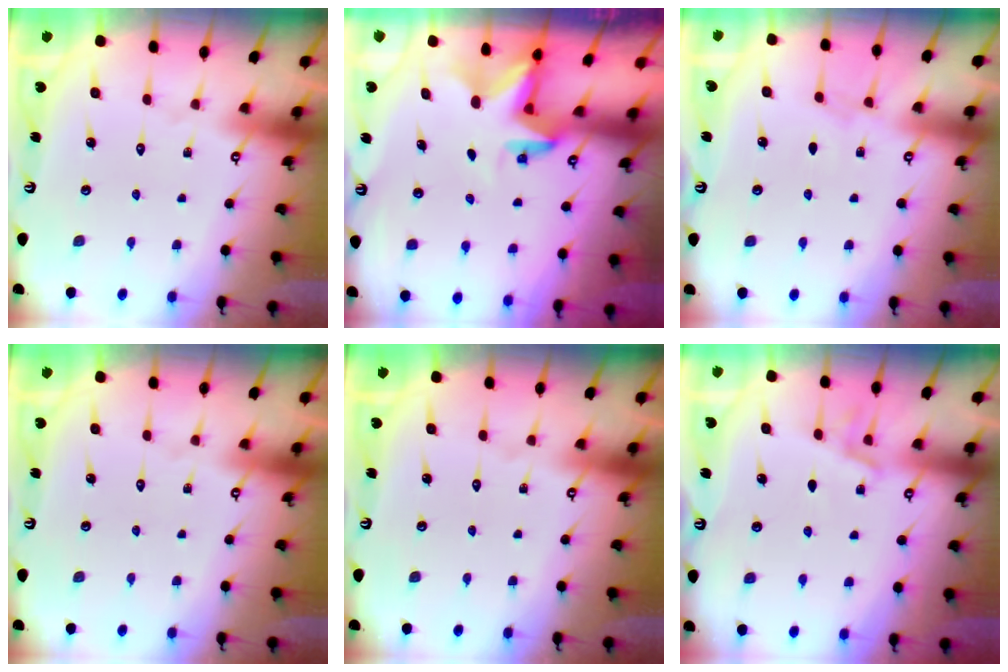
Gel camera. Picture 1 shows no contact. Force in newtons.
{"total": 2.8, "press": 2.8, "slide": 0.2}
{"total": 2.3, "press": 2.3, "slide": 0.4}
{"total": 0.0}
{"total": 0.0}
{"total": 5.4, "press": 5.3, "slide": 0.8}